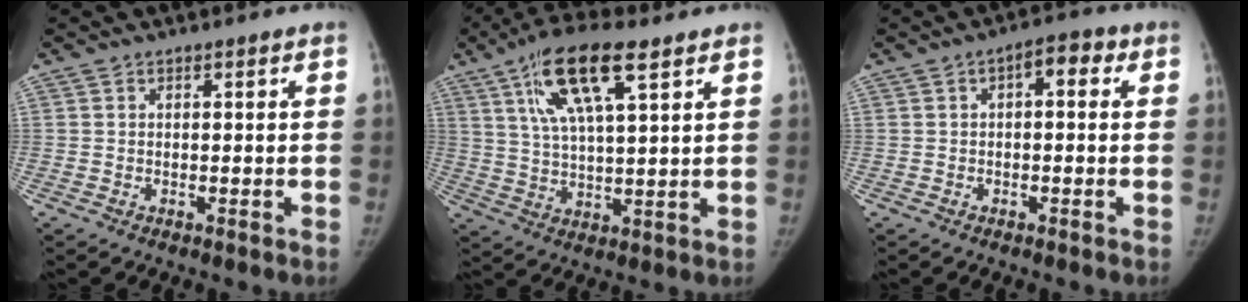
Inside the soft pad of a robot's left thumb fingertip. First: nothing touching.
{"total": 14.2, "force": [7.1, 4.2, 11.5], "torque": [-0.209, -0.011, 0.129]}
{"total": 4.5, "force": [1.0, 2.2, 3.8], "torque": [-0.040, 0.020, 0.005]}